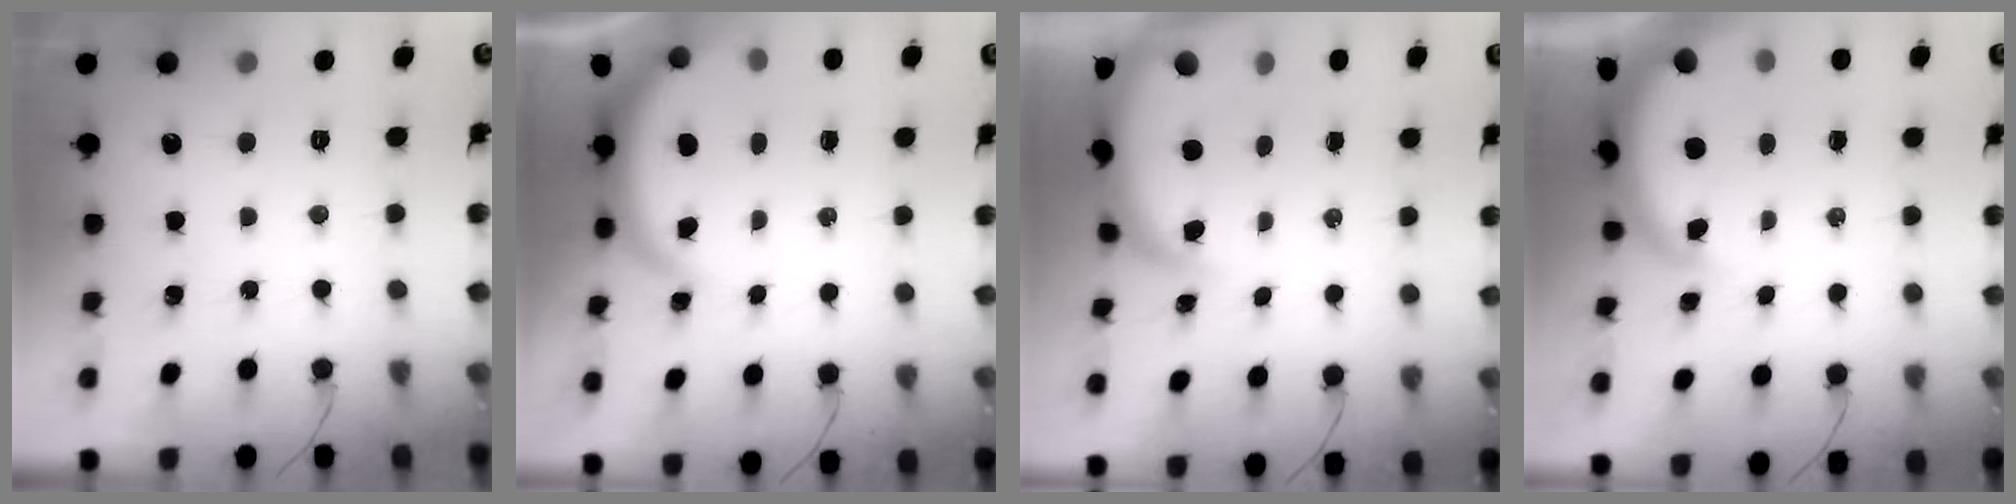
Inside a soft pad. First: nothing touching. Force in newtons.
{"total": 3.8, "press": 3.8, "slide": 0.3}
{"total": 5.7, "press": 5.6, "slide": 0.8}
{"total": 3.9, "press": 3.9, "slide": 0.6}